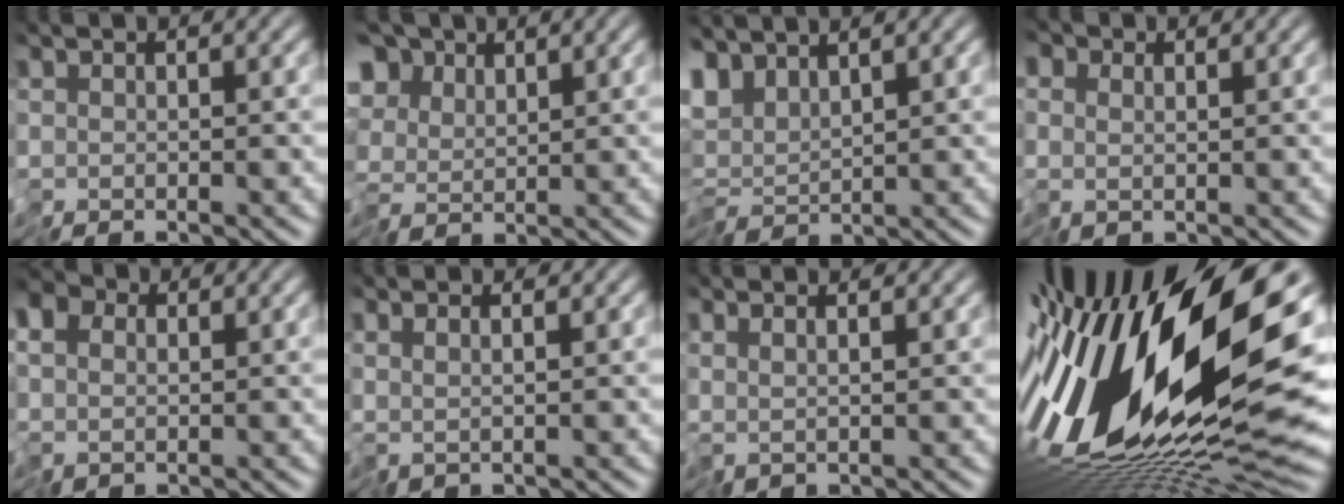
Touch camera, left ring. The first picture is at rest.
{"total": 5.9, "force": [2.3, 4.1, 3.5], "torque": [-0.085, 0.030, 0.028]}
{"total": 3.3, "force": [1.9, 1.3, 2.4], "torque": [-0.049, 0.009, 0.030]}
{"total": 2.5, "force": [0.9, 2.1, 1.1], "torque": [-0.038, 0.013, 0.016]}
{"total": 3.5, "force": [0.7, 2.8, 2.0], "torque": [-0.052, 0.010, 0.009]}
{"total": 1.2, "force": [1.1, -0.5, 0.4], "torque": [-0.009, 0.007, 0.023]}
{"total": 1.6, "force": [1.4, -0.5, 0.5], "torque": [-0.013, 0.009, 0.031]}
{"total": 20.0, "force": [1.3, 6.3, 18.9], "torque": [-0.355, -0.022, 0.011]}